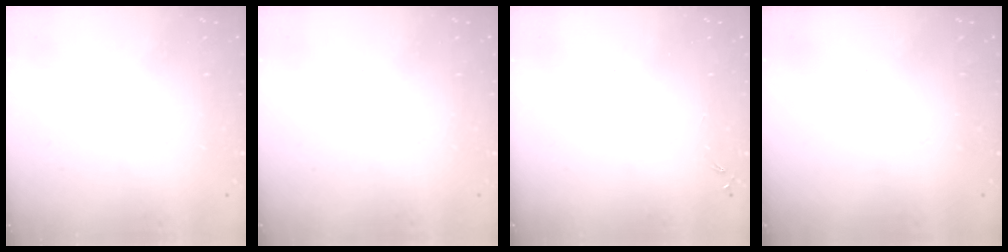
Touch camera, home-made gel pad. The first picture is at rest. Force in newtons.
{"total": 0.0}
{"total": 0.0}
{"total": 0.0}